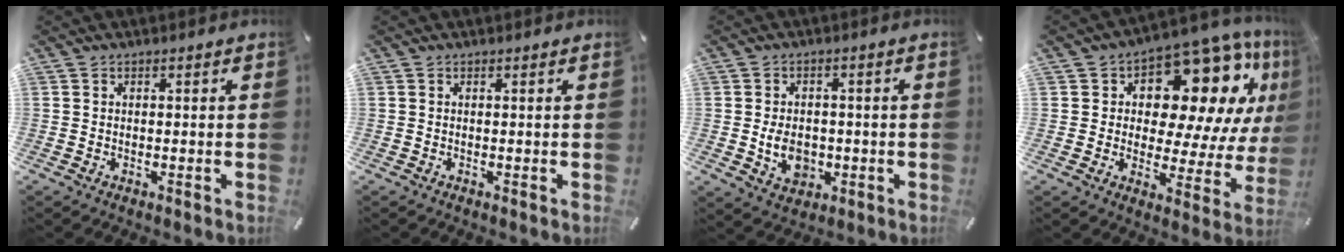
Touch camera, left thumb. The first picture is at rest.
{"total": 0.0}
{"total": 7.3, "force": [-1.3, 5.7, 4.4], "torque": [-0.088, -0.002, -0.026]}
{"total": 17.5, "force": [8.6, 9.5, 12.0], "torque": [-0.168, -0.069, 0.139]}